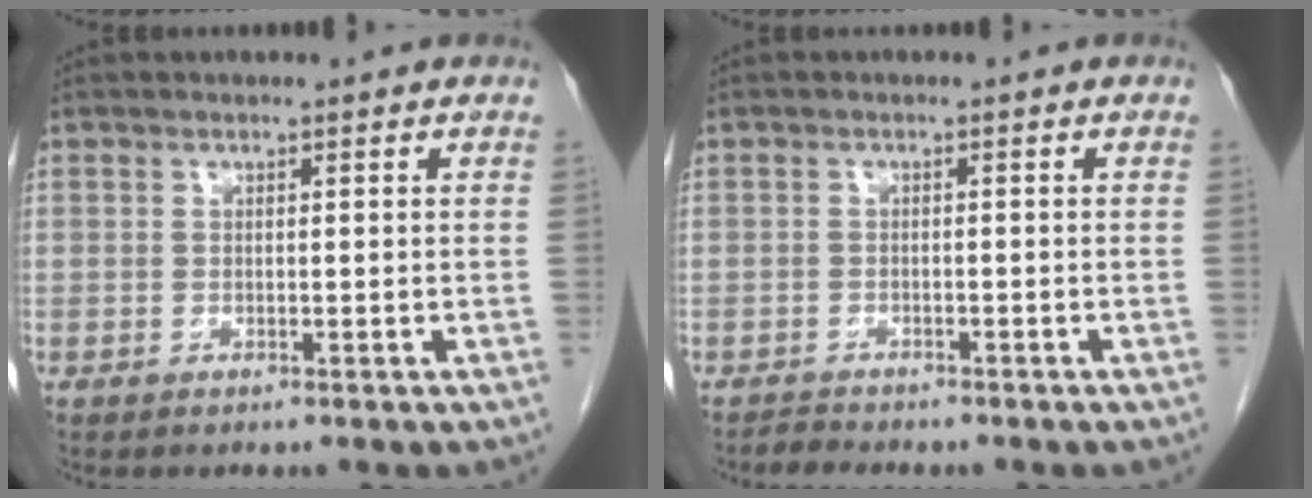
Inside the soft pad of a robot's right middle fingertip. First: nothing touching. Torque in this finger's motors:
{"motor_torque": [0.34, -0.25, -0.01, 0.00]}